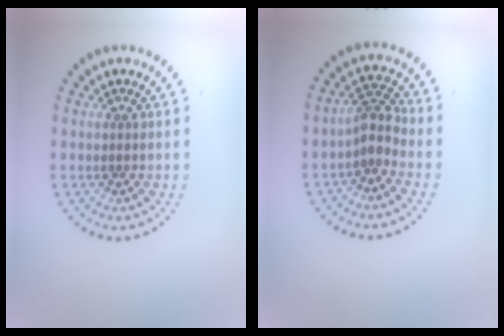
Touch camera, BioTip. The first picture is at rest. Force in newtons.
{"total": 2.4, "press": 1.9, "slide": 1.5}